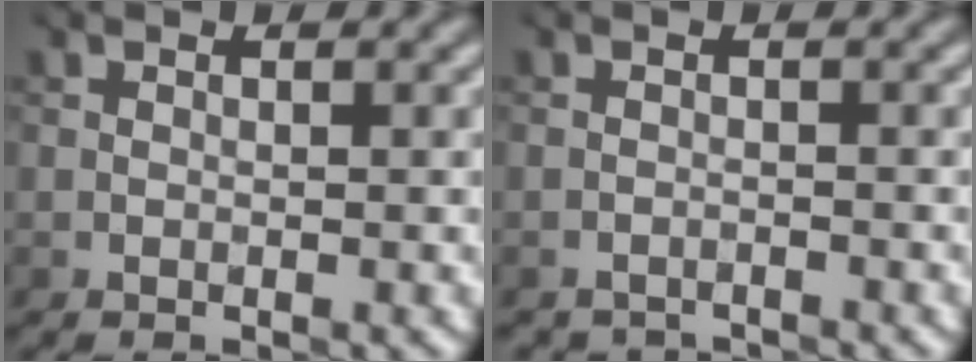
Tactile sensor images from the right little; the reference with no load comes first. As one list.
[{"total": 2.1, "force": [-2.0, 0.0, -0.5], "torque": [0.014, -0.006, -0.039]}]